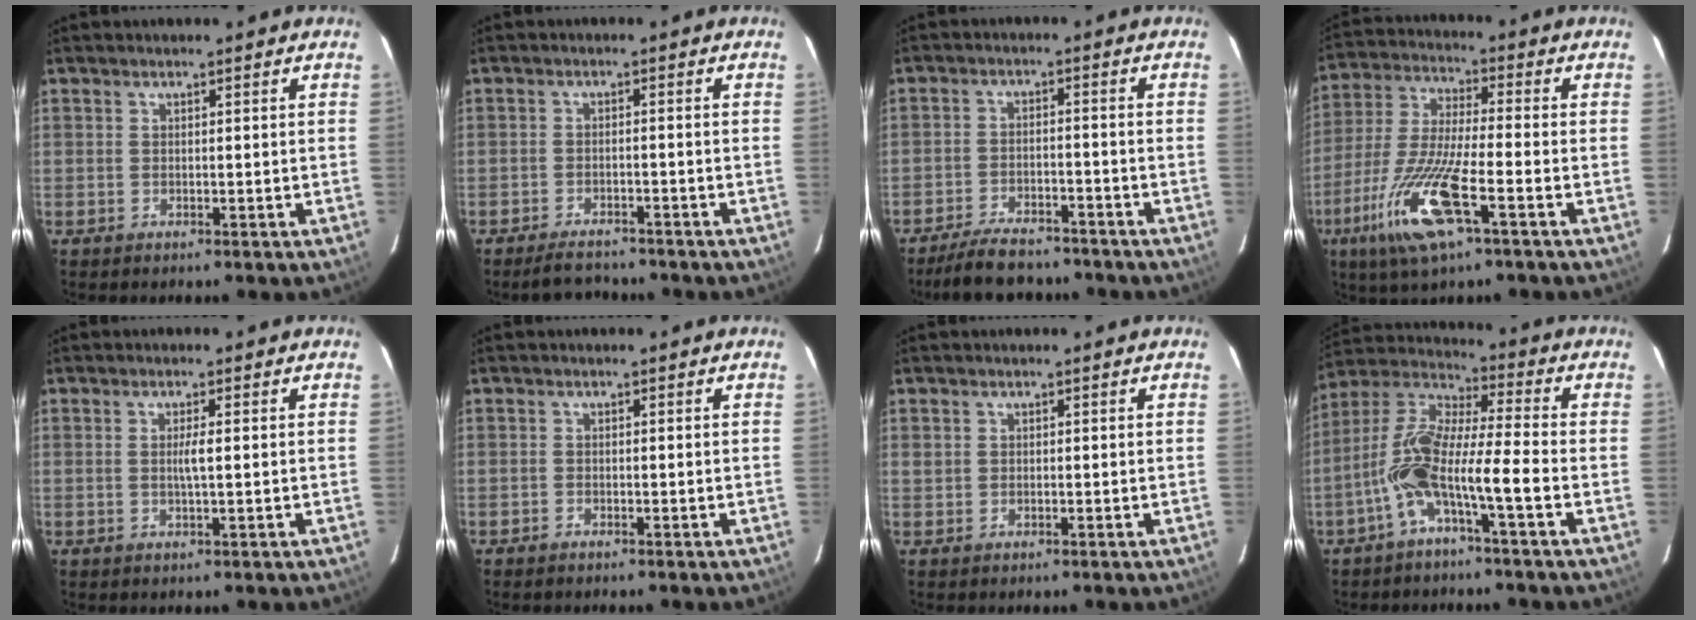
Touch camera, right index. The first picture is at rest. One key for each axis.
{"total": 4.6, "fx": -4.3, "fy": 1.2, "fz": 1.2, "tx": -0.021, "ty": -0.009, "tz": -0.065}
{"total": 9.1, "fx": -8.1, "fy": 2.4, "fz": 3.3, "tx": -0.059, "ty": -0.009, "tz": -0.130}
{"total": 13.8, "fx": -6.3, "fy": 1.6, "fz": 12.2, "tx": -0.258, "ty": -0.023, "tz": -0.119}
{"total": 1.9, "fx": 0.0, "fy": -0.1, "fz": 1.9, "tx": -0.038, "ty": -0.001, "tz": 0.000}
{"total": 0.6, "fx": -0.5, "fy": 0.2, "fz": 0.2, "tx": -0.010, "ty": -0.001, "tz": -0.005}
{"total": 0.9, "fx": 0.2, "fy": 0.8, "fz": 0.4, "tx": -0.008, "ty": 0.006, "tz": 0.006}
{"total": 11.4, "fx": -4.4, "fy": 0.8, "fz": 10.5, "tx": -0.220, "ty": 0.021, "tz": -0.092}